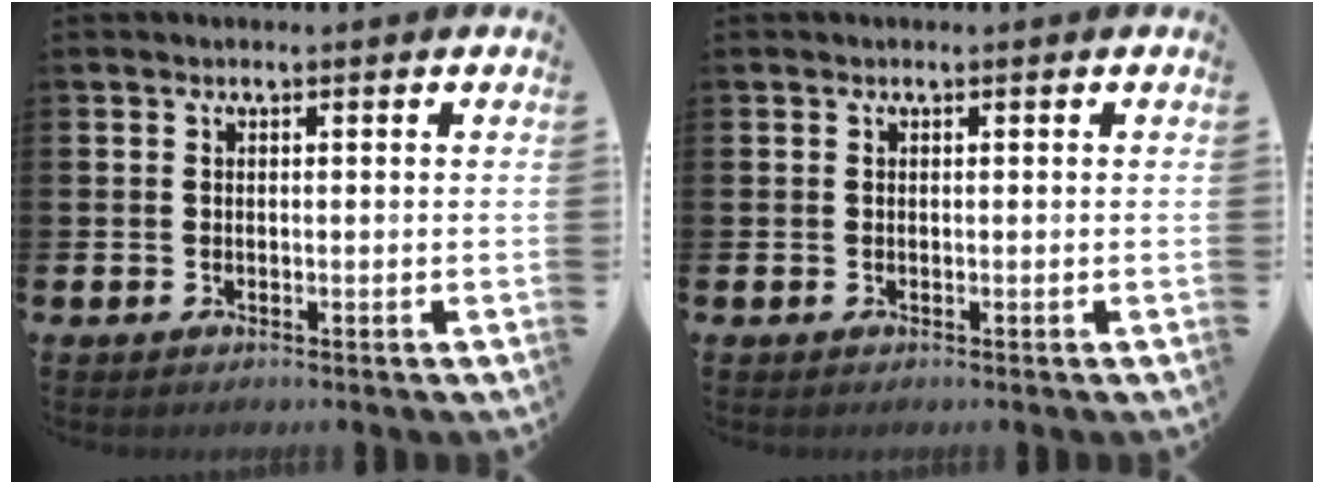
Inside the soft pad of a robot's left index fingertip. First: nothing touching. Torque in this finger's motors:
{"motor_torque": [0.00, 0.00, 0.00, 0.00]}